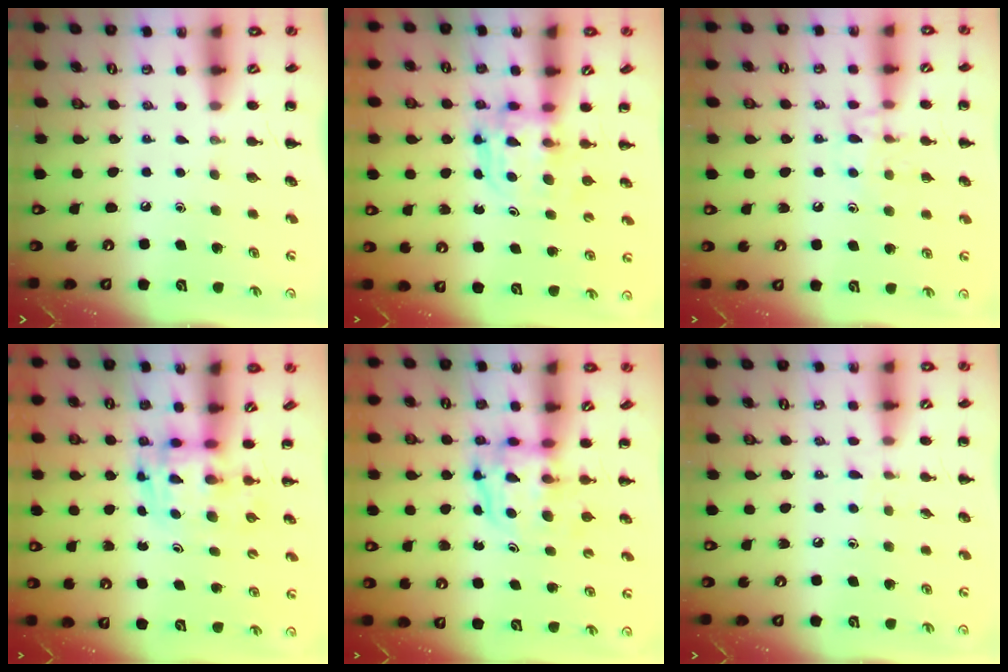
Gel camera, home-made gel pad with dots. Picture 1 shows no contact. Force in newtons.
{"total": 3.6, "press": 3.6, "slide": 0.3}
{"total": 8.9, "press": 8.9, "slide": 0.7}
{"total": 3.4, "press": 3.4, "slide": 0.6}
{"total": 4.0, "press": 4.0, "slide": 0.4}
{"total": 4.3, "press": 3.8, "slide": 2.0}